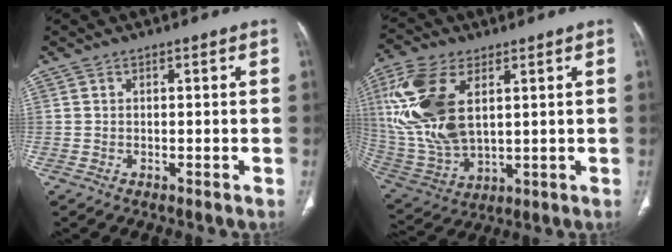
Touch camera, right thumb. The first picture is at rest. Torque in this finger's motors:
{"motor_torque": [0.75, 4.26, 2.03, 0.74, 0.29]}